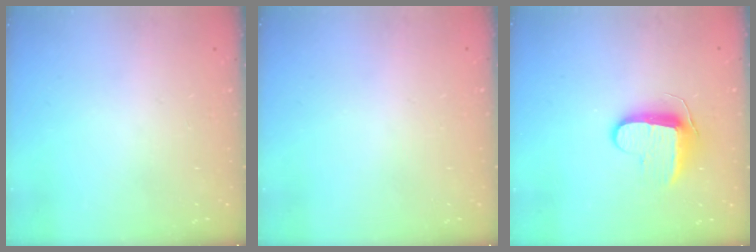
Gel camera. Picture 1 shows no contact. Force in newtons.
{"total": 0.6, "press": 0.6, "slide": 0.2}
{"total": 9.8, "press": 9.7, "slide": 0.9}